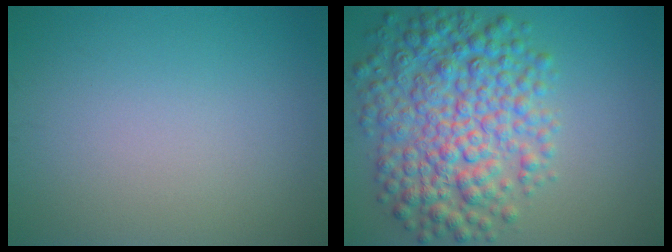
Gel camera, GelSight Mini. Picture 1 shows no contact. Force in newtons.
{"total": 8.6, "press": 8.6, "slide": 0.1}